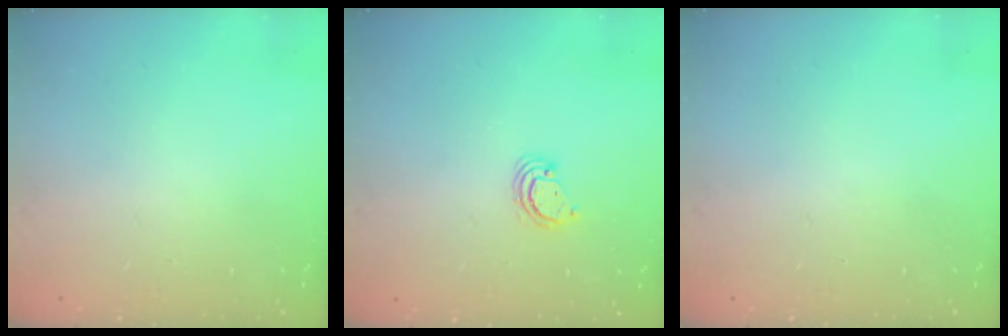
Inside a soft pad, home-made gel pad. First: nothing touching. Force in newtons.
{"total": 2.9, "press": 2.9, "slide": 0.3}
{"total": 0.0}